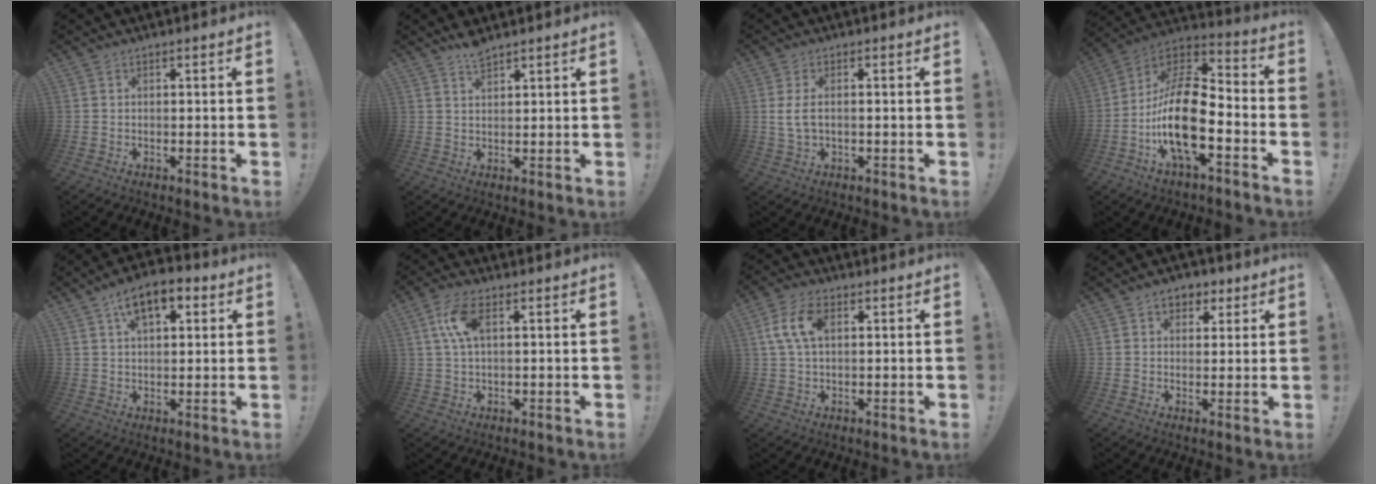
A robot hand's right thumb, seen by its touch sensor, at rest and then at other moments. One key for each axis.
{"total": 4.1, "fx": 3.4, "fy": 1.4, "fz": 2.0, "tx": -0.020, "ty": -0.025, "tz": 0.058}
{"total": 4.6, "fx": 0.3, "fy": 2.0, "fz": 4.1, "tx": -0.072, "ty": -0.002, "tz": 0.005}
{"total": 20.3, "fx": -6.0, "fy": 8.5, "fz": 17.5, "tx": -0.349, "ty": 0.030, "tz": -0.099}
{"total": 10.1, "fx": 4.8, "fy": 5.3, "fz": 7.2, "tx": -0.110, "ty": -0.005, "tz": 0.085}
{"total": 8.0, "fx": 2.3, "fy": 3.6, "fz": 6.8, "tx": -0.129, "ty": 0.002, "tz": 0.041}
{"total": 9.1, "fx": 2.3, "fy": 5.3, "fz": 7.0, "tx": -0.130, "ty": 0.004, "tz": 0.042}
{"total": 5.6, "fx": 2.5, "fy": 4.4, "fz": 2.5, "tx": -0.028, "ty": -0.005, "tz": 0.046}